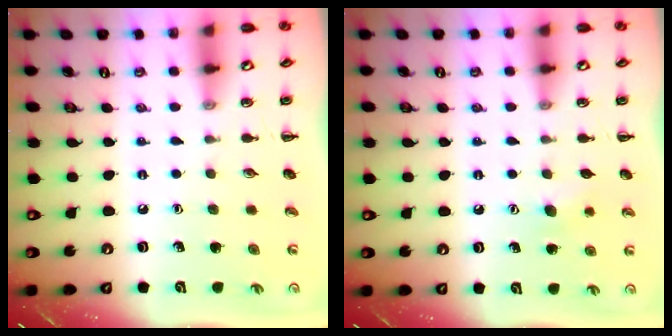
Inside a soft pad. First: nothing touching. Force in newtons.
{"total": 5.4, "press": 5.2, "slide": 1.4}